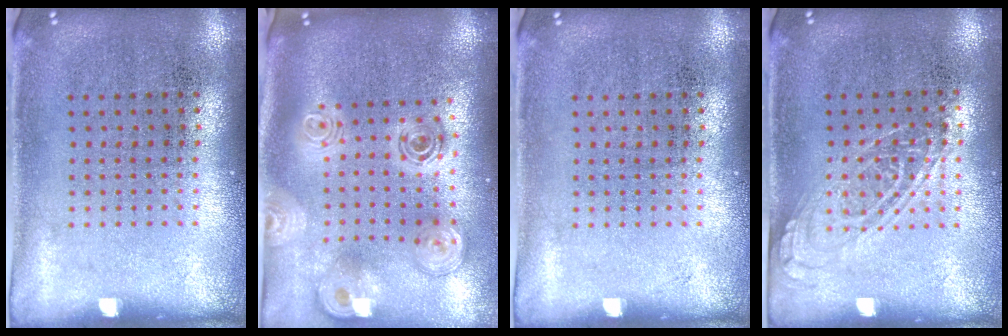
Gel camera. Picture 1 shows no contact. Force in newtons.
{"total": 2.7, "press": 1.9, "slide": 1.9}
{"total": 0.0}
{"total": 1.3, "press": 1.2, "slide": 0.6}